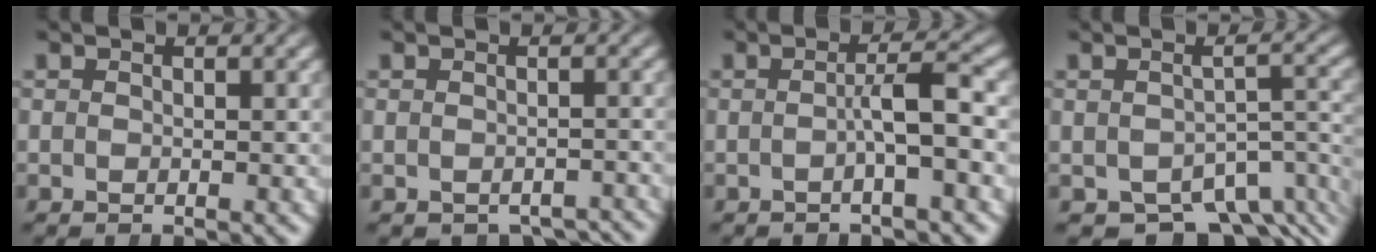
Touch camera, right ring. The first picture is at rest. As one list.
[{"total": 3.5, "force": [-3.3, 1.0, 0.6], "torque": [-0.005, -0.013, -0.045]}, {"total": 2.7, "force": [-0.8, -0.4, 2.5], "torque": [-0.037, 0.006, -0.015]}, {"total": 7.7, "force": [-5.2, 3.9, 4.1], "torque": [-0.038, -0.026, -0.065]}]